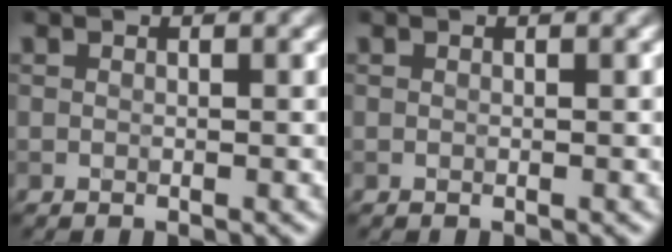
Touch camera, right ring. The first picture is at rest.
{"total": 0.0}